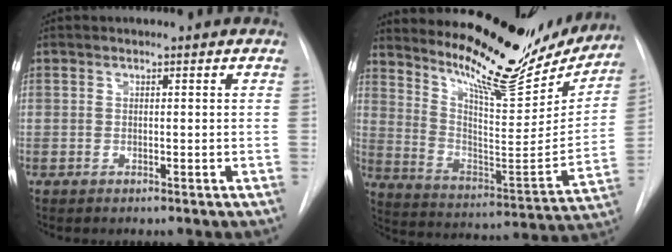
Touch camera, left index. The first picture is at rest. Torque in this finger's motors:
{"motor_torque": [1.03, -1.11, 0.48, 0.04]}